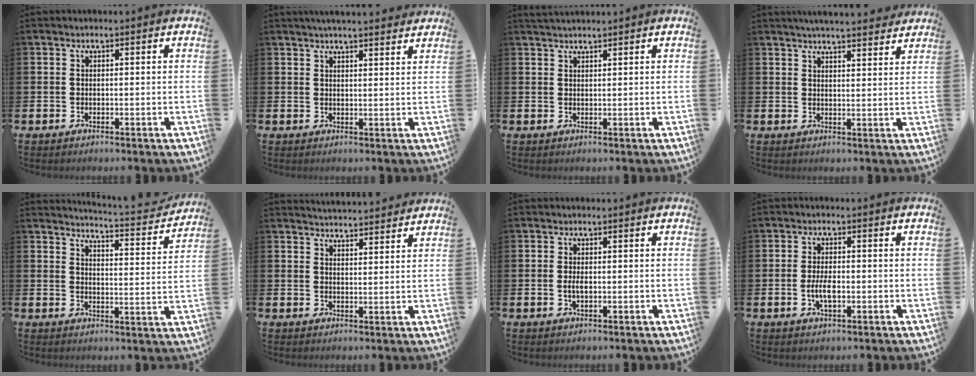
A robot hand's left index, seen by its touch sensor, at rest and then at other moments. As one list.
[{"total": 3.6, "force": [3.5, -0.1, 0.7], "torque": [-0.015, -0.014, 0.063]}, {"total": 1.6, "force": [1.6, 0.1, 0.2], "torque": [-0.005, 0.000, 0.029]}, {"total": 4.6, "force": [4.5, -0.1, 0.8], "torque": [-0.018, -0.022, 0.081]}, {"total": 4.2, "force": [4.2, -0.3, 0.5], "torque": [-0.010, -0.045, 0.064]}, {"total": 4.1, "force": [4.1, 0.0, -0.1], "torque": [0.000, -0.027, 0.074]}, {"total": 1.6, "force": [-0.1, 0.7, 1.4], "torque": [-0.020, -0.001, -0.004]}, {"total": 3.4, "force": [-0.6, 1.4, 3.0], "torque": [-0.046, -0.007, -0.016]}]